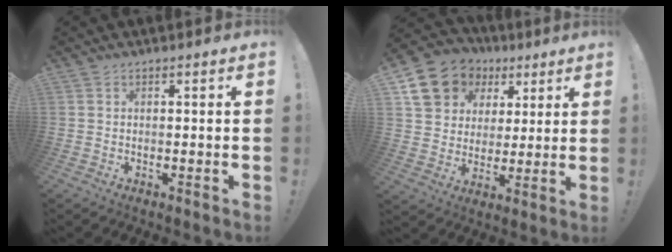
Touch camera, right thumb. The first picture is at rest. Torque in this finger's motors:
{"motor_torque": [1.15, 1.16, 0.27, 0.12, 0.03]}